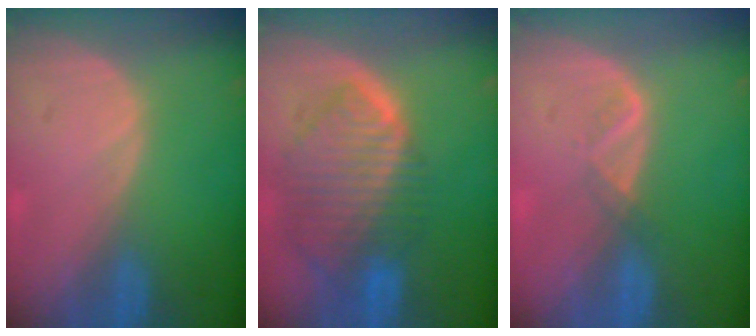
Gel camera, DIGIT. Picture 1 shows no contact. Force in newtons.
{"total": 10.0, "press": 8.5, "slide": 5.2}
{"total": 1.6, "press": 1.5, "slide": 0.7}